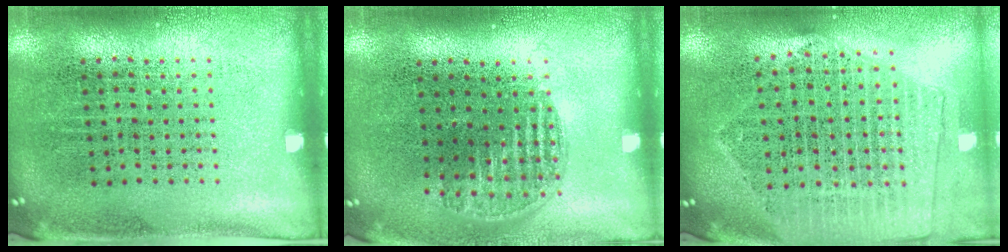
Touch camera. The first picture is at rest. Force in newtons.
{"total": 1.2, "press": 1.0, "slide": 0.6}
{"total": 2.1, "press": 1.9, "slide": 0.8}